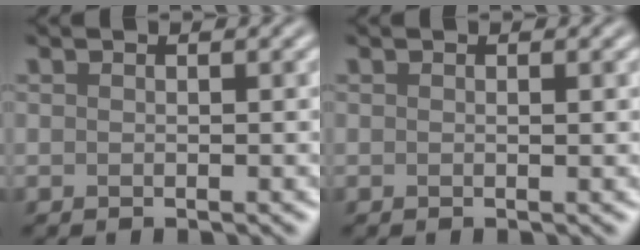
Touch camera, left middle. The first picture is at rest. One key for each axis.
{"total": 0.0}